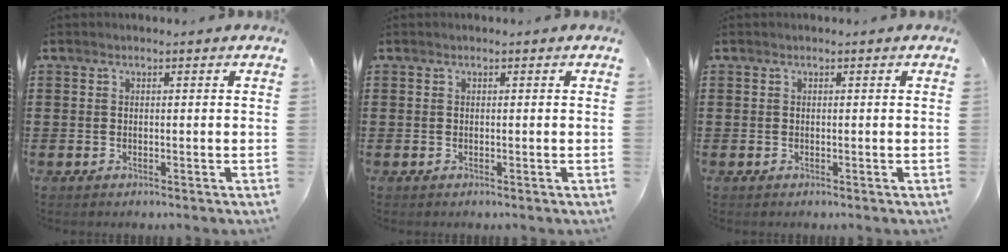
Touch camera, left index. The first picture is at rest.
{"total": 0.0}
{"total": 0.0}